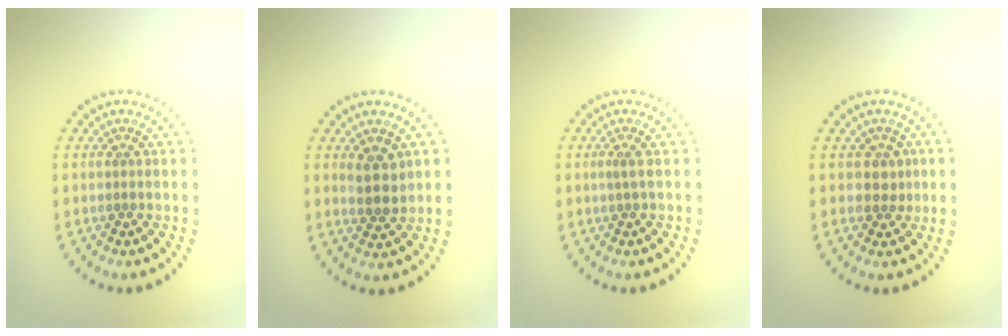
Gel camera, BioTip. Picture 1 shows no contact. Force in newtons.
{"total": 2.6, "press": 2.5, "slide": 0.9}
{"total": 0.6, "press": 0.2, "slide": 0.6}
{"total": 1.7, "press": 1.5, "slide": 0.9}